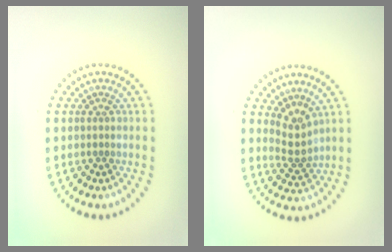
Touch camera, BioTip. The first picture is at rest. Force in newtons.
{"total": 2.5, "press": 1.8, "slide": 1.7}